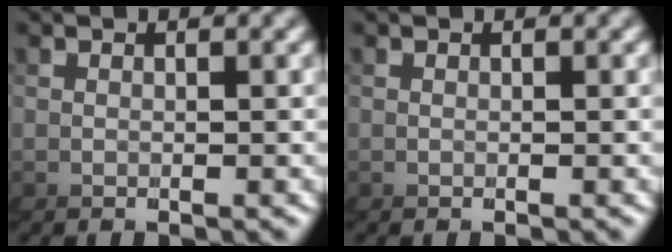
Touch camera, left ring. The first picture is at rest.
{"total": 0.0}